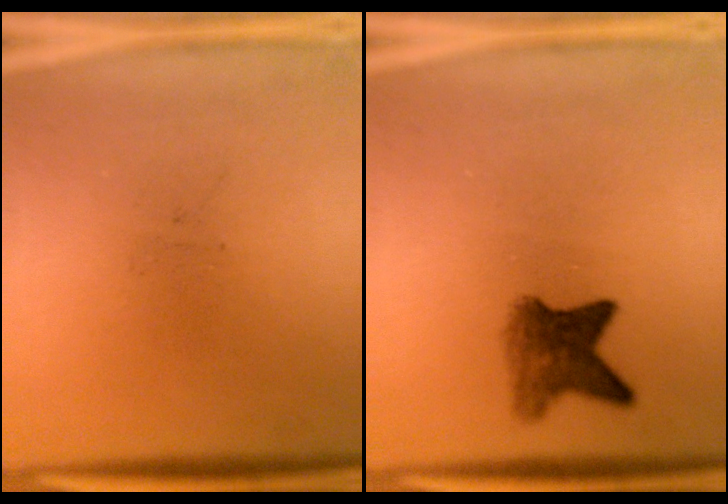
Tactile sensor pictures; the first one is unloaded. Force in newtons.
{"total": 5.1}